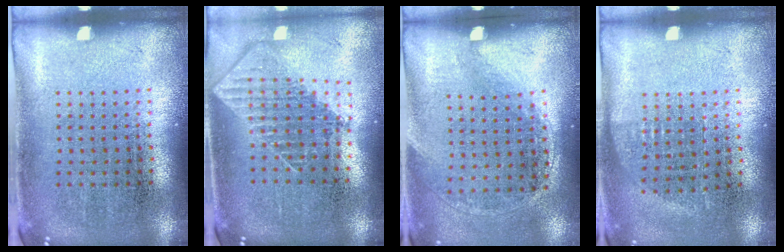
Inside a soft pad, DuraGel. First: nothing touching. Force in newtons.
{"total": 1.9, "press": 1.5, "slide": 1.1}
{"total": 1.4, "press": 0.9, "slide": 1.0}
{"total": 0.6, "press": 0.6, "slide": 0.3}